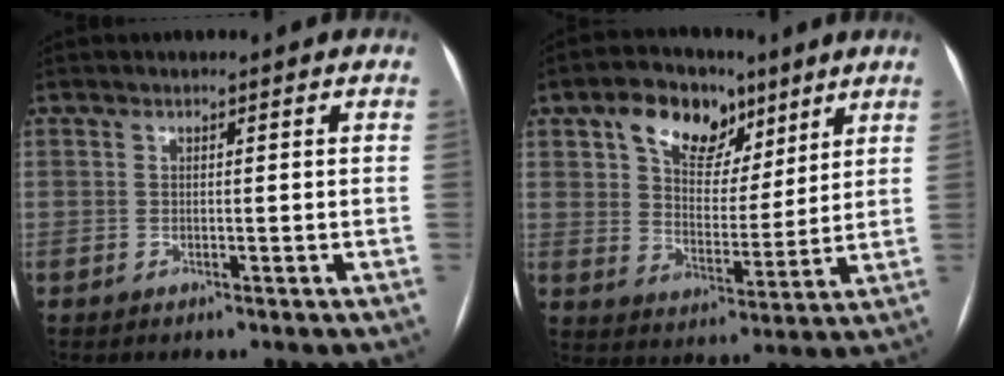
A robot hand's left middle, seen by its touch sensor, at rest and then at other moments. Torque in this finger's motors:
{"motor_torque": [1.00, -0.55, 0.13, 0.07]}